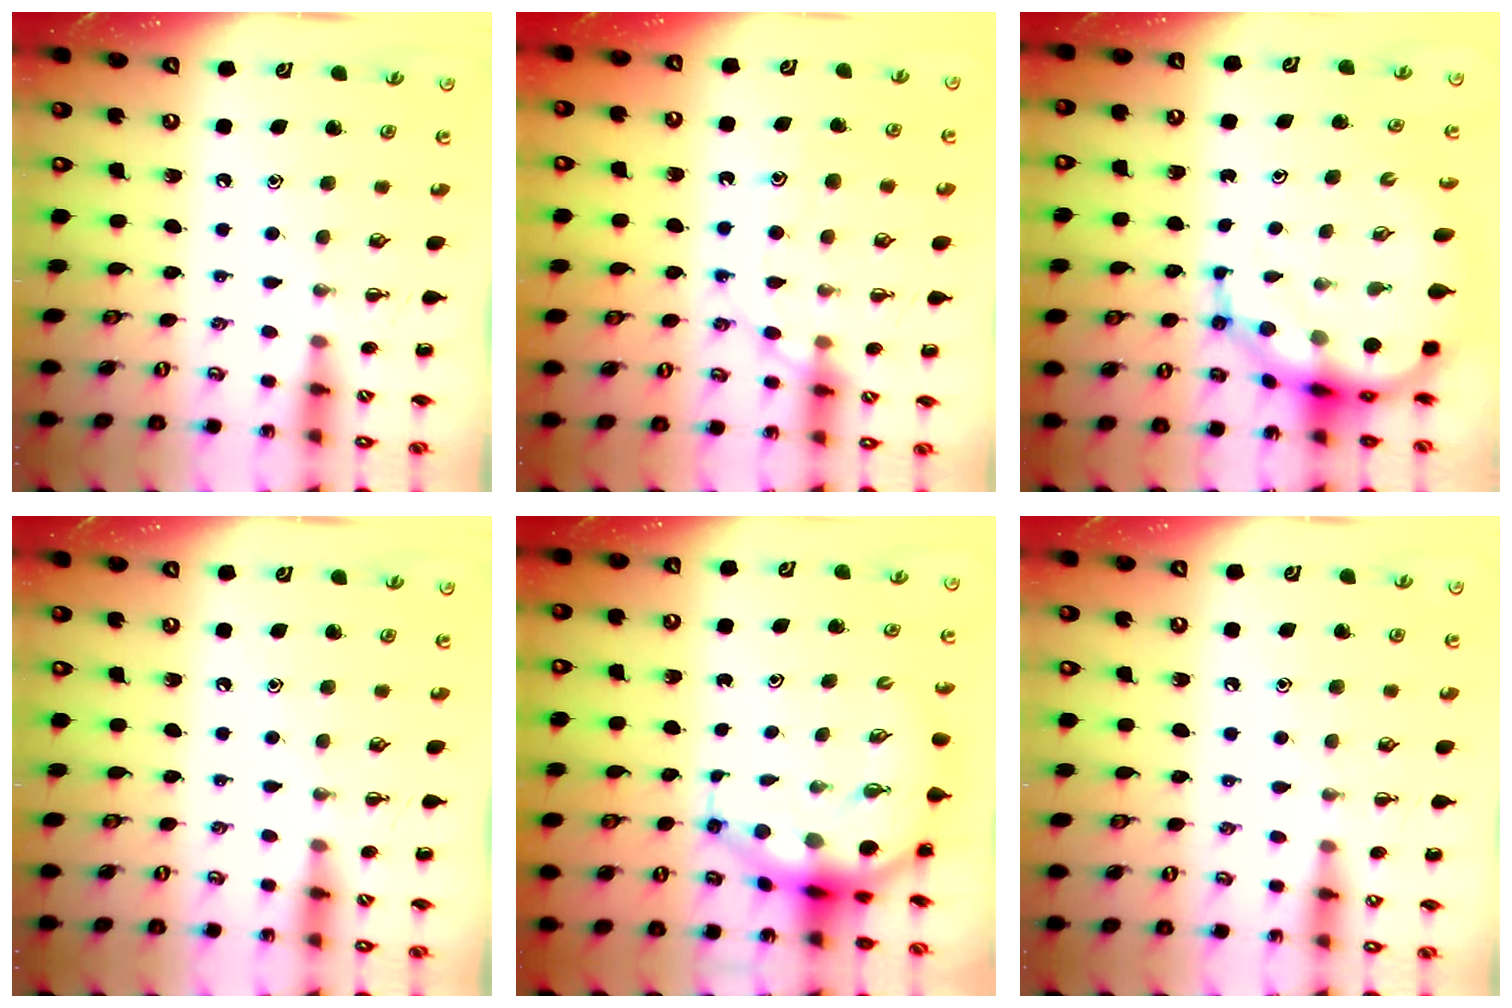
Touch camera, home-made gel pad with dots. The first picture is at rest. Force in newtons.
{"total": 12.5, "press": 12.5, "slide": 0.9}
{"total": 13.3, "press": 12.9, "slide": 3.2}
{"total": 0.0}
{"total": 9.3, "press": 9.0, "slide": 2.3}
{"total": 6.8, "press": 6.6, "slide": 1.8}